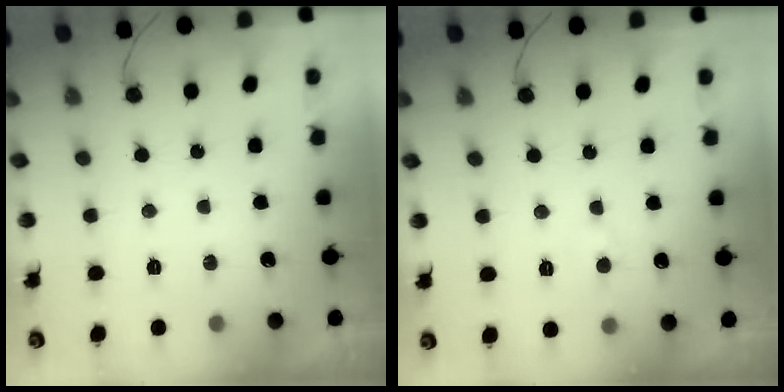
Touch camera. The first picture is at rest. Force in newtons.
{"total": 5.1, "press": 5.1, "slide": 0.4}